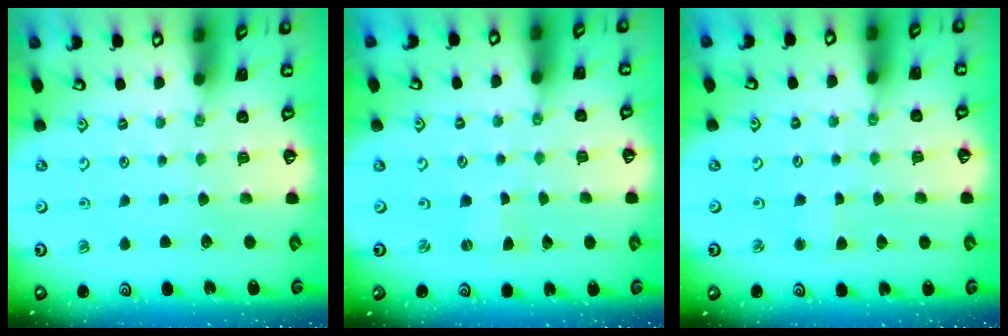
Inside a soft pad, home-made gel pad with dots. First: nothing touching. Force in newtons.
{"total": 0.0}
{"total": 1.9, "press": 1.9, "slide": 0.2}